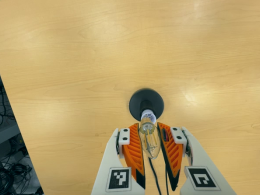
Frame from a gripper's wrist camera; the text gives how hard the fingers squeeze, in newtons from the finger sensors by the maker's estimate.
{"total": 18.8, "left": 20.8, "right": 16.8}